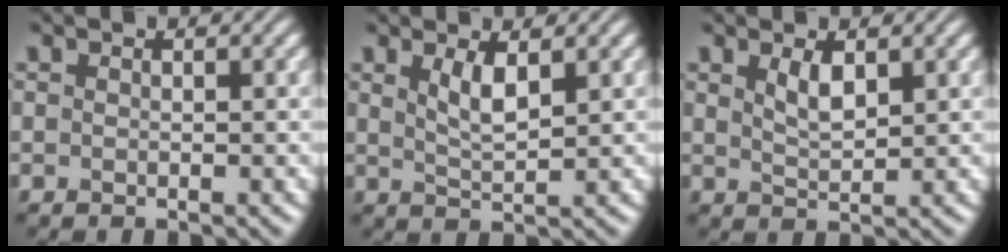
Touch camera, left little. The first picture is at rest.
{"total": 2.4, "force": [1.2, 0.6, 2.0], "torque": [-0.039, -0.005, 0.026]}
{"total": 2.0, "force": [1.1, 0.6, 1.5], "torque": [-0.032, -0.003, 0.024]}